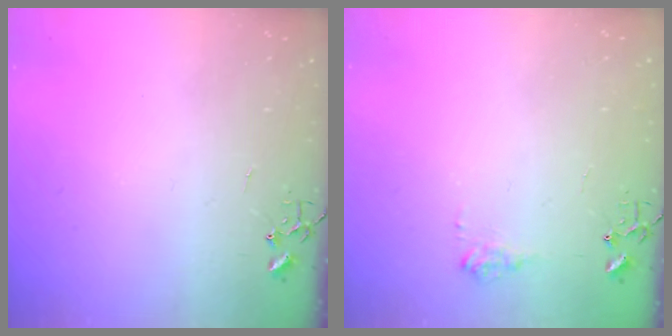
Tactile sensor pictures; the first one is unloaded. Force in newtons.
{"total": 7.8, "press": 7.8, "slide": 0.1}